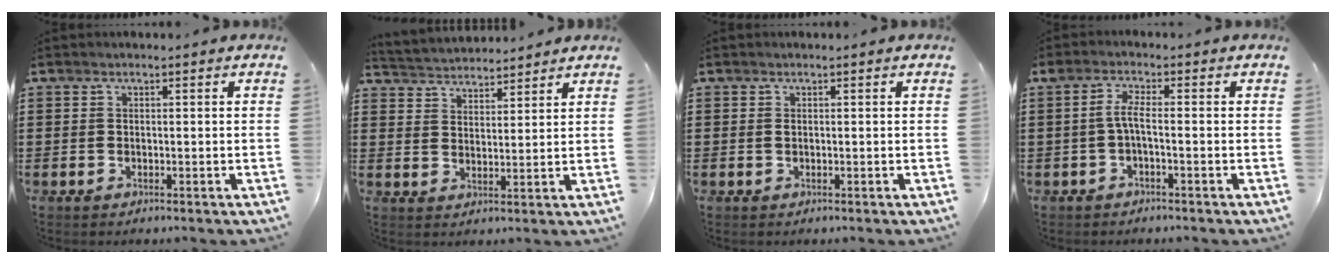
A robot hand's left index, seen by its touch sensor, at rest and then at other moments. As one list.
[{"total": 3.3, "force": [3.3, 0.6, -0.5], "torque": [-0.007, -0.015, 0.058]}, {"total": 0.6, "force": [0.1, 0.3, 0.5], "torque": [-0.012, -0.001, 0.002]}, {"total": 3.1, "force": [-0.7, 0.8, 2.9], "torque": [-0.064, 0.004, -0.018]}]